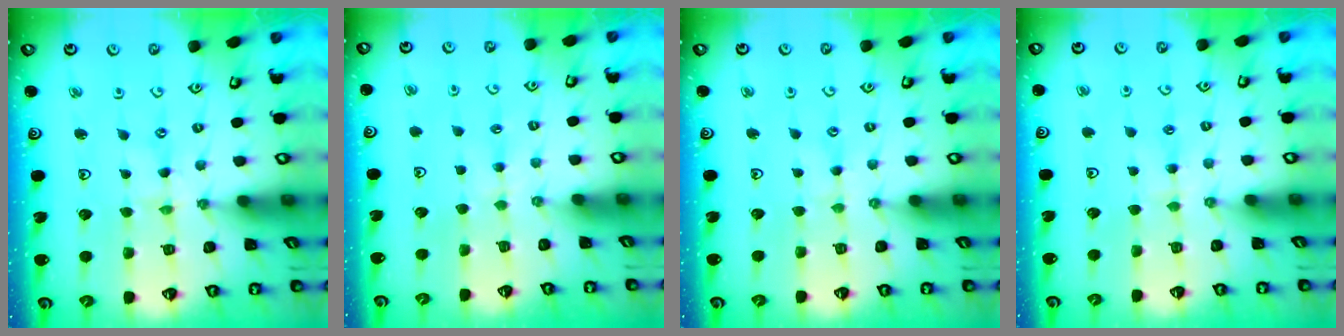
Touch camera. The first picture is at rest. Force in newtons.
{"total": 2.6, "press": 2.5, "slide": 0.5}
{"total": 2.8, "press": 2.7, "slide": 0.4}
{"total": 2.5, "press": 2.5, "slide": 0.4}